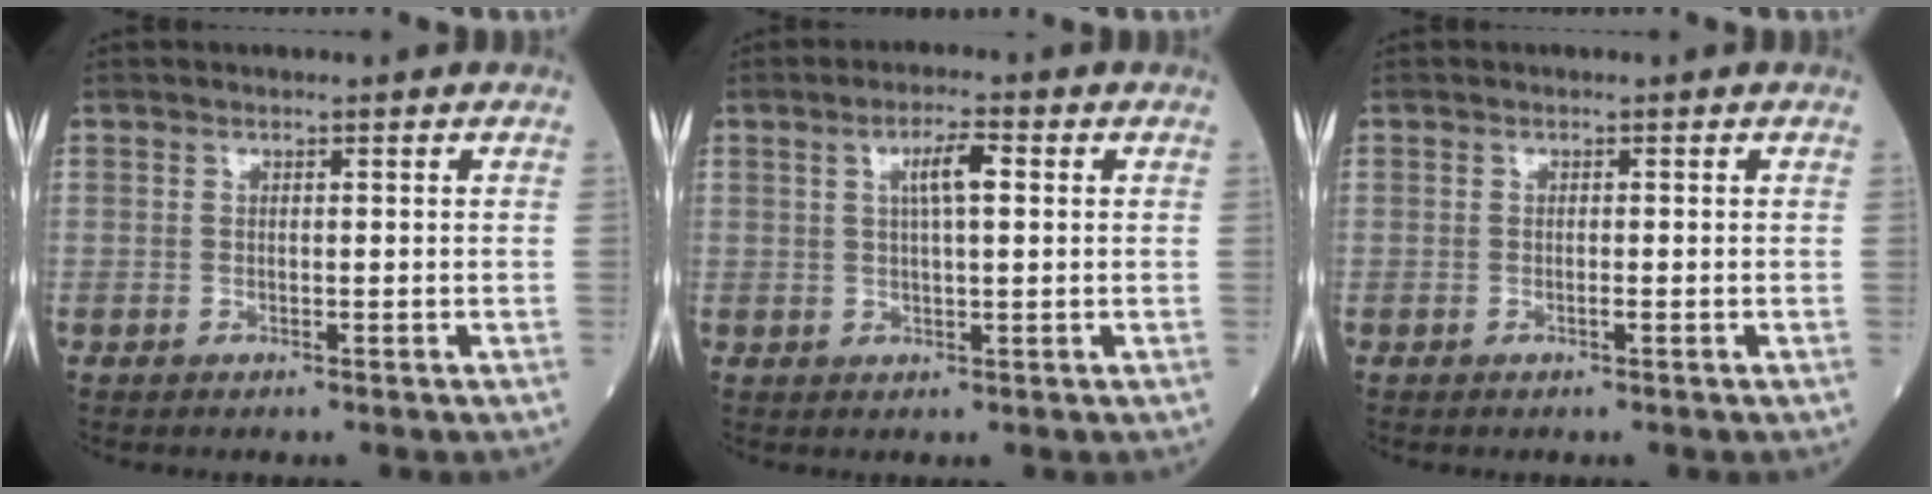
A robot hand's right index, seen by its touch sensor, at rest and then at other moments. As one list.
[{"total": 4.5, "force": [1.3, 0.7, 4.3], "torque": [-0.076, 0.008, 0.023]}, {"total": 0.6, "force": [-0.3, -0.1, 0.4], "torque": [-0.008, 0.000, -0.006]}]